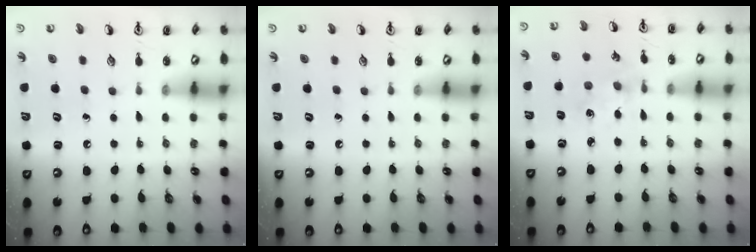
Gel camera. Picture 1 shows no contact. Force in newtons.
{"total": 0.0}
{"total": 2.5, "press": 2.5, "slide": 0.5}